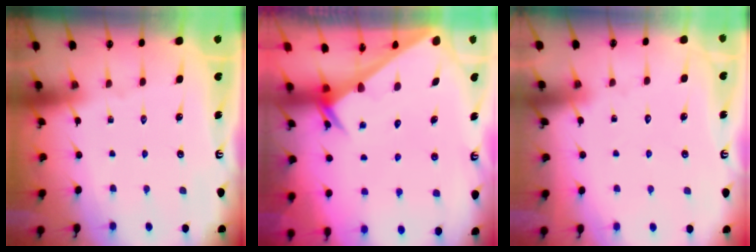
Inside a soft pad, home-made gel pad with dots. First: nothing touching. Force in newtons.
{"total": 2.4, "press": 2.4, "slide": 0.1}
{"total": 2.9, "press": 2.9, "slide": 0.2}